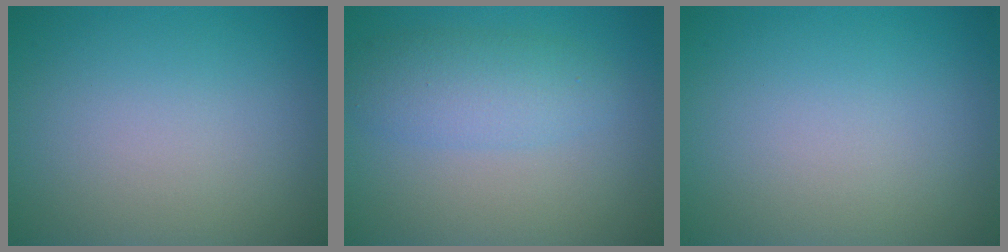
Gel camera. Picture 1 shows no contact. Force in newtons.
{"total": 3.5, "press": 3.5, "slide": 0.2}
{"total": 0.0}